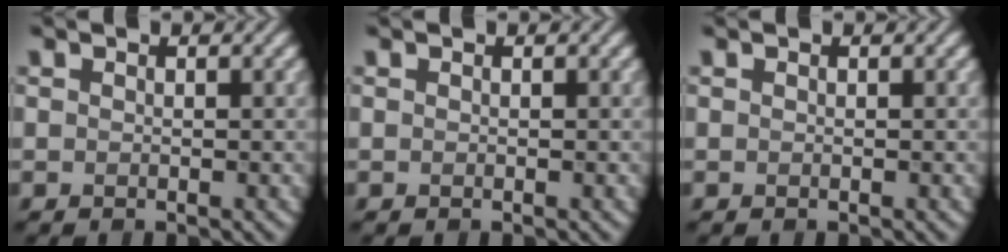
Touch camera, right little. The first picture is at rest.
{"total": 0.0}
{"total": 0.0}